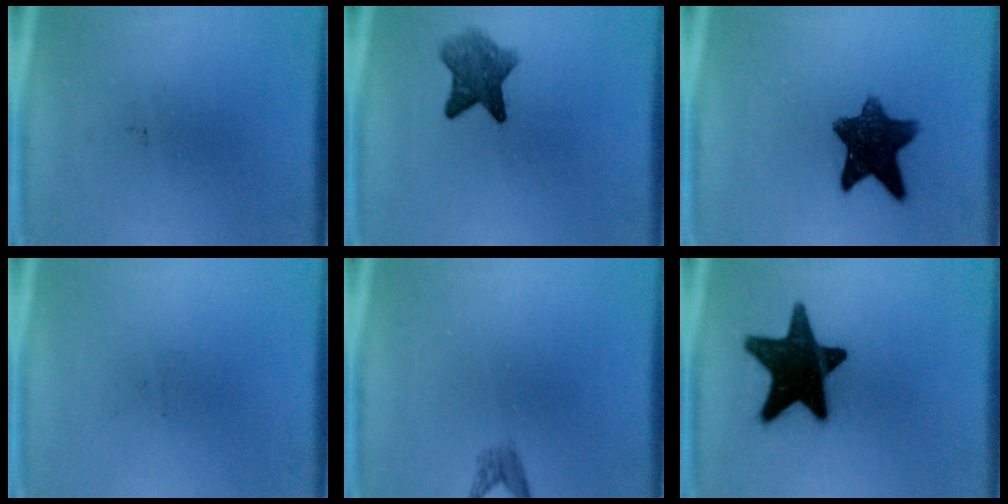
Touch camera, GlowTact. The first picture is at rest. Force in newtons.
{"total": 5.7}
{"total": 10.5}
{"total": 0.0}
{"total": 1.4}
{"total": 18.8}